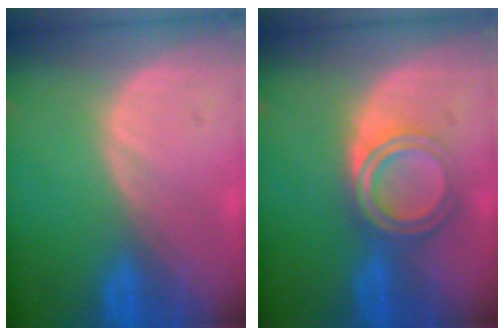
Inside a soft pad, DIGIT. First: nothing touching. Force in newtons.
{"total": 5.7, "press": 5.1, "slide": 2.5}